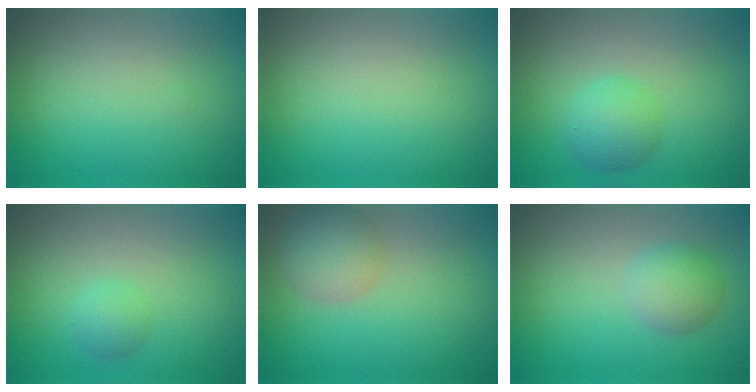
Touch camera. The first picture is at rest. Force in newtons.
{"total": 0.0}
{"total": 3.0, "press": 2.9, "slide": 0.2}
{"total": 1.3, "press": 1.3, "slide": 0.0}
{"total": 3.9, "press": 3.9, "slide": 0.1}
{"total": 2.9, "press": 2.9, "slide": 0.0}